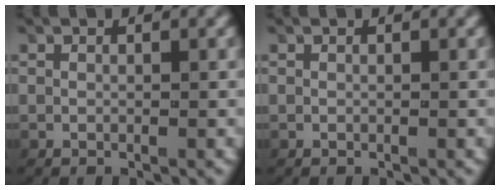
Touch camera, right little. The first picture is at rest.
{"total": 0.0}